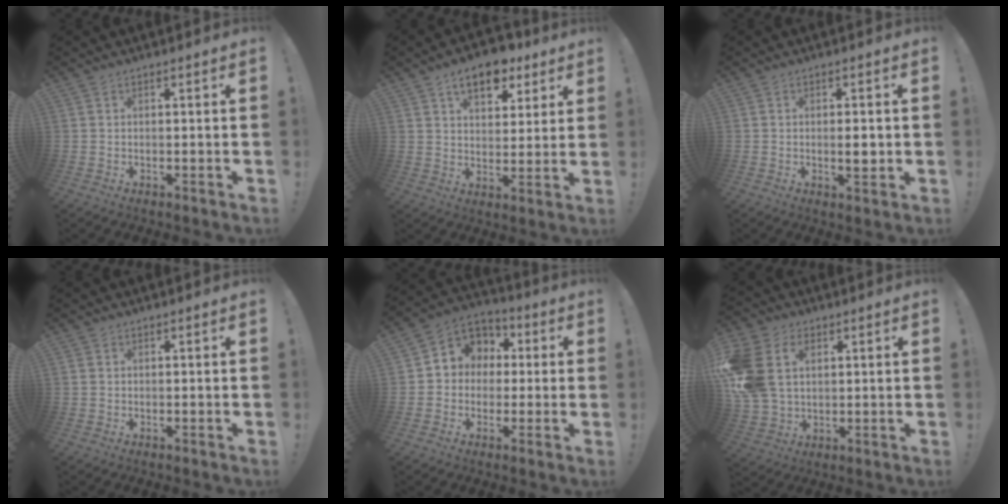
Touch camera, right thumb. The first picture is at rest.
{"total": 11.5, "force": [6.8, 6.6, 6.6], "torque": [-0.085, -0.035, 0.120]}
{"total": 3.5, "force": [-0.3, 0.9, 3.4], "torque": [-0.043, -0.004, -0.008]}
{"total": 0.9, "force": [0.2, 0.8, 0.1], "torque": [-0.004, 0.005, 0.005]}
{"total": 7.7, "force": [0.3, 7.3, 2.4], "torque": [-0.029, 0.002, 0.011]}
{"total": 15.7, "force": [4.3, 11.7, 9.5], "torque": [-0.204, -0.014, 0.082]}